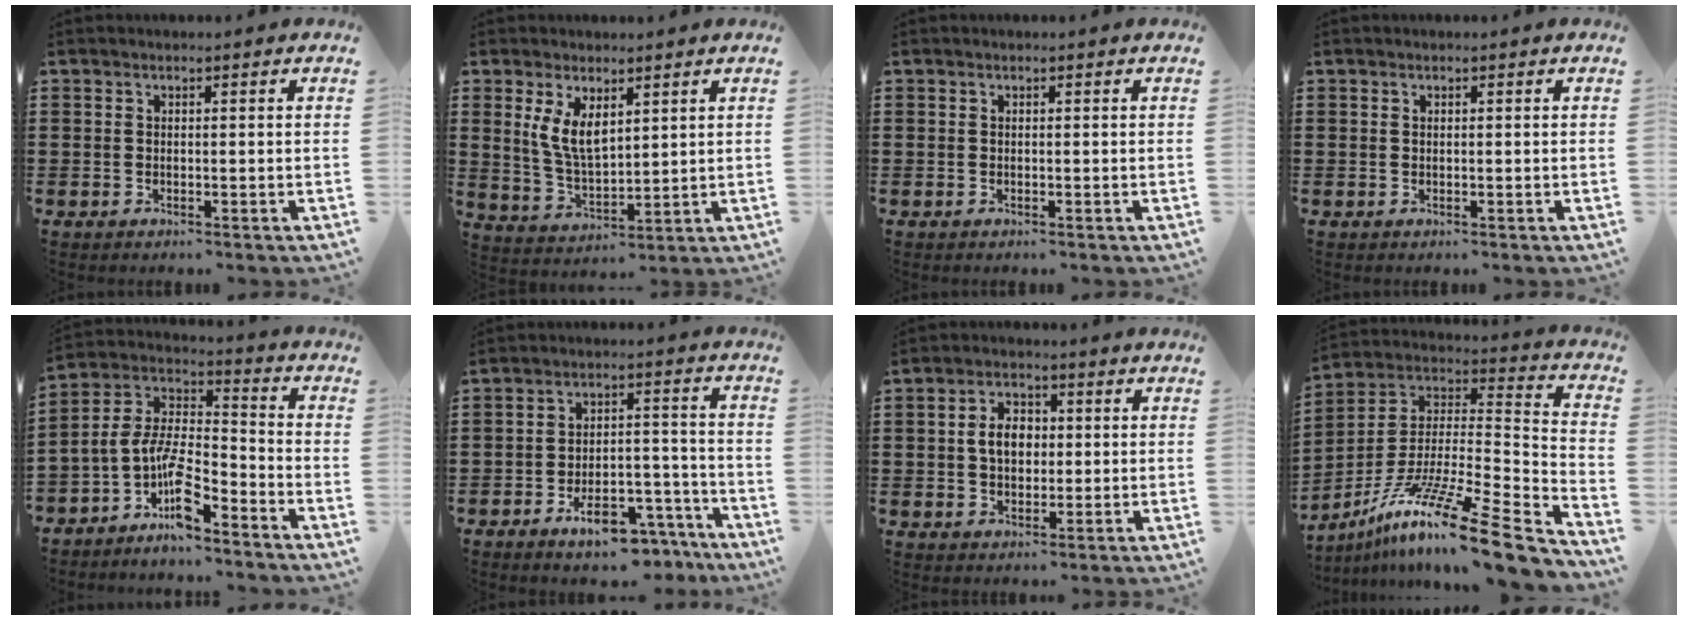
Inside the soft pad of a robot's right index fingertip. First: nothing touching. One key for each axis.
{"total": 6.2, "fx": 2.4, "fy": 3.0, "fz": 4.8, "tx": -0.110, "ty": 0.002, "tz": 0.043}
{"total": 0.0}
{"total": 0.0}
{"total": 8.3, "fx": -5.3, "fy": 3.0, "fz": 5.7, "tx": -0.140, "ty": -0.021, "tz": -0.112}
{"total": 8.6, "fx": -6.4, "fy": 3.3, "fz": 4.7, "tx": -0.072, "ty": 0.030, "tz": -0.112}
{"total": 4.9, "fx": 0.2, "fy": 3.4, "fz": 3.5, "tx": -0.068, "ty": 0.010, "tz": -0.001}
{"total": 15.3, "fx": -11.1, "fy": 1.3, "fz": 10.5, "tx": -0.190, "ty": 0.015, "tz": -0.201}